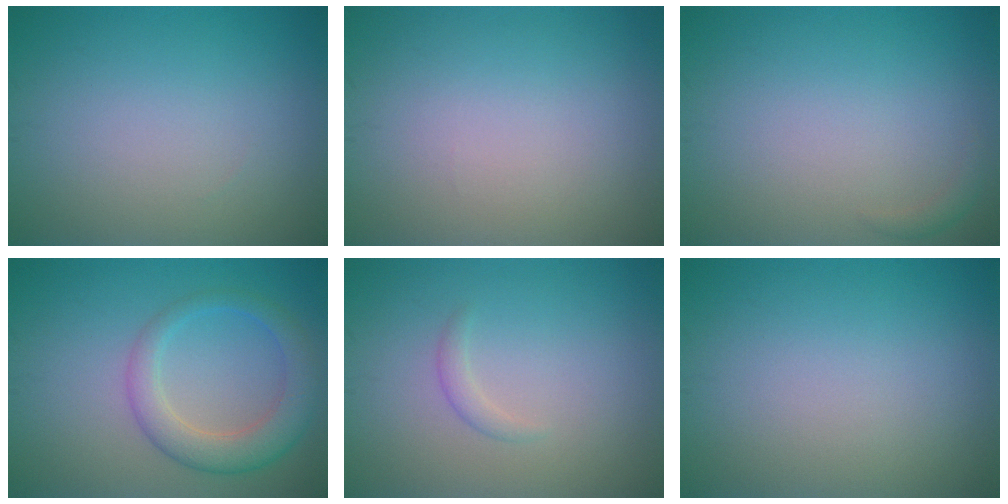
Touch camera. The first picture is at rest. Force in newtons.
{"total": 0.0}
{"total": 0.9, "press": 0.9, "slide": 0.1}
{"total": 4.3, "press": 4.3, "slide": 0.2}
{"total": 0.9, "press": 0.9, "slide": 0.0}
{"total": 0.0}